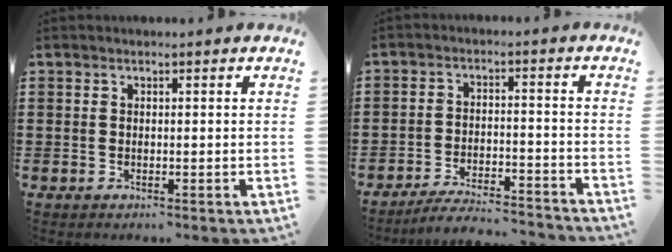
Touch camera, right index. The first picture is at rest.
{"total": 5.4, "force": [-5.2, 0.0, 1.5], "torque": [-0.032, -0.004, -0.103]}